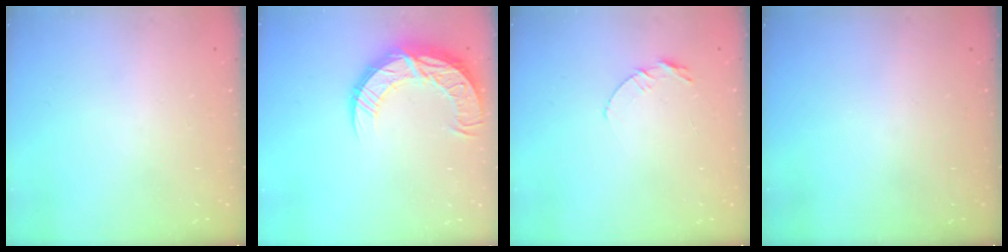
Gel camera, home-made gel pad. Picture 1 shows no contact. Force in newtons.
{"total": 14.6, "press": 14.5, "slide": 0.8}
{"total": 4.5, "press": 4.5, "slide": 0.3}
{"total": 0.0}